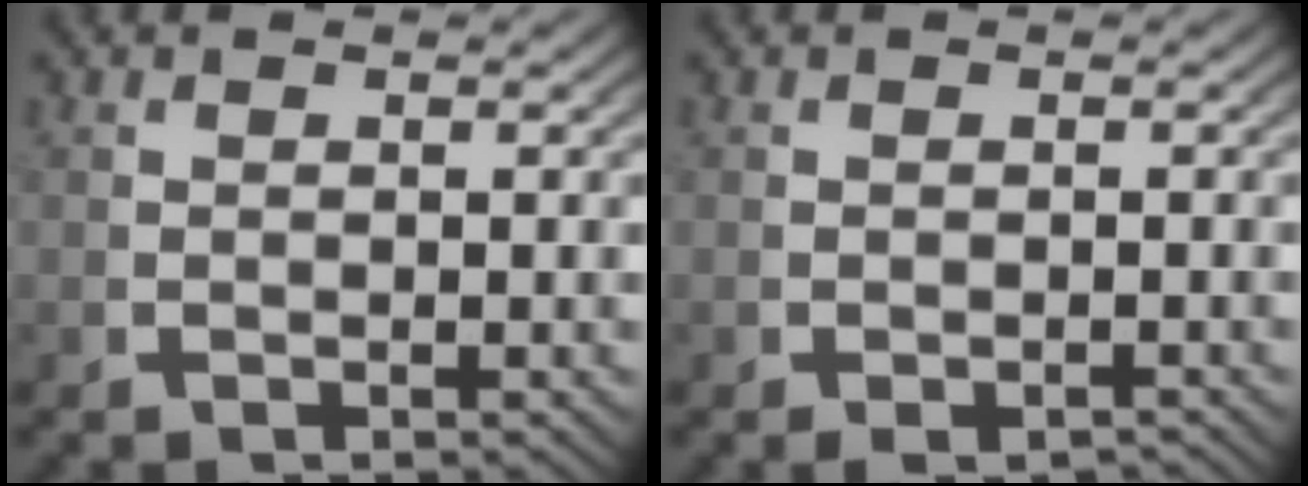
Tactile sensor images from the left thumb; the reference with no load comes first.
{"total": 1.6, "force": [-1.4, 0.7, 0.6], "torque": [-0.006, -0.007, -0.019]}